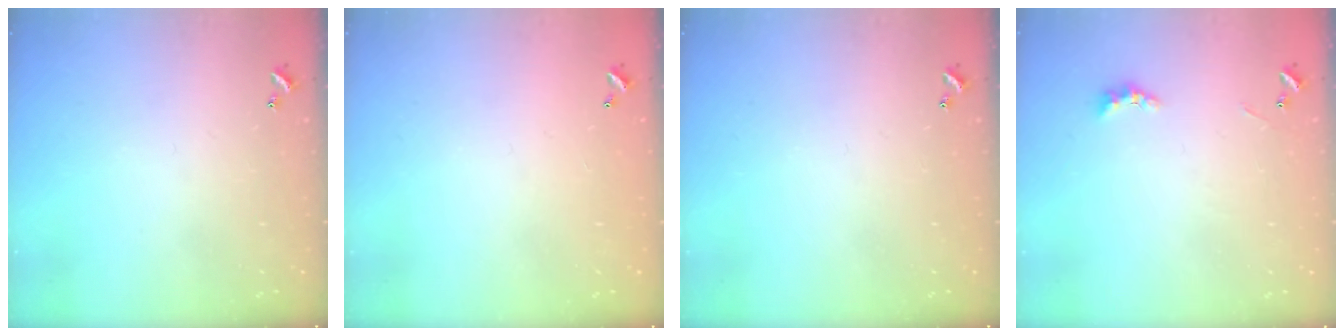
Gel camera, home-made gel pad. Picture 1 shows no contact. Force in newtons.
{"total": 3.0, "press": 3.0, "slide": 0.1}
{"total": 0.0}
{"total": 2.5, "press": 2.5, "slide": 0.6}